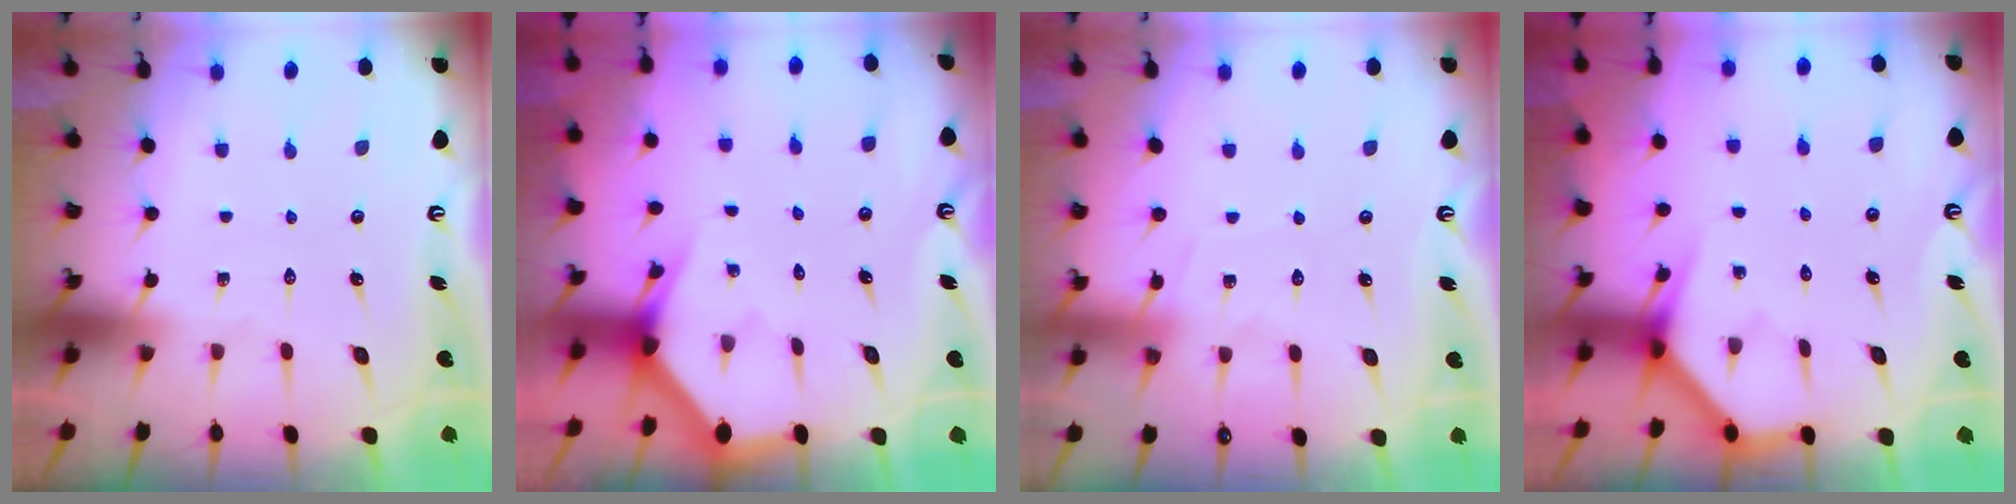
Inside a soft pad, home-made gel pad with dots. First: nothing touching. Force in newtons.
{"total": 2.6, "press": 2.6, "slide": 0.0}
{"total": 5.9, "press": 5.9, "slide": 0.7}
{"total": 3.9, "press": 3.9, "slide": 0.3}